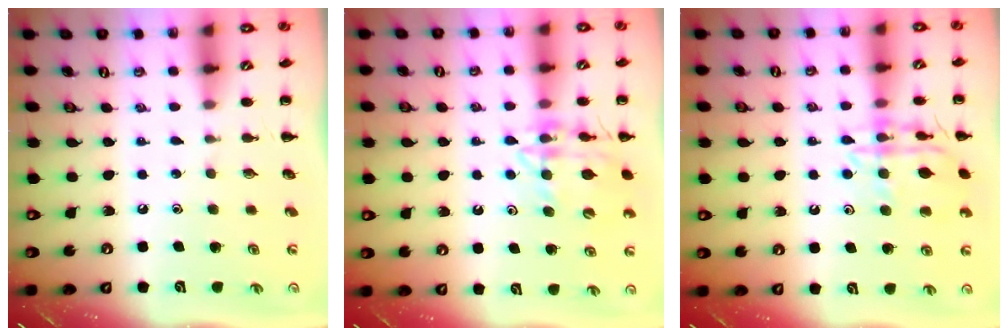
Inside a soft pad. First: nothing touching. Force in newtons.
{"total": 13.9, "press": 13.7, "slide": 2.1}
{"total": 14.0, "press": 14.0, "slide": 0.9}